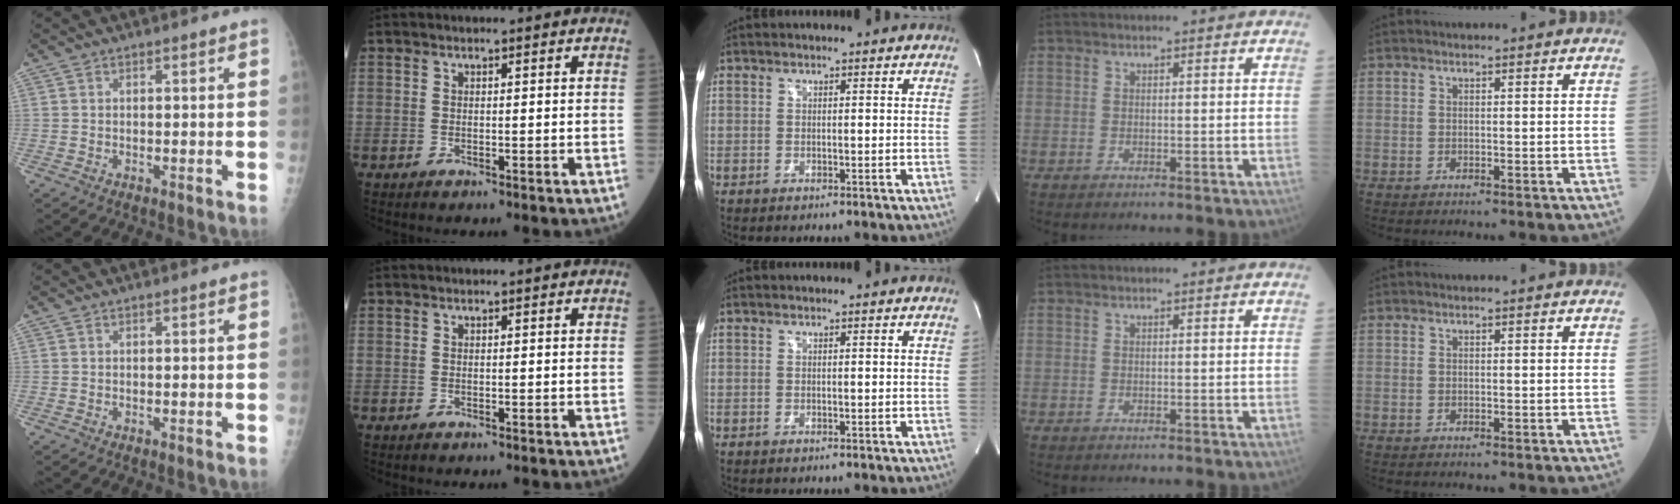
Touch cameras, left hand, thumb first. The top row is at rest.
{}